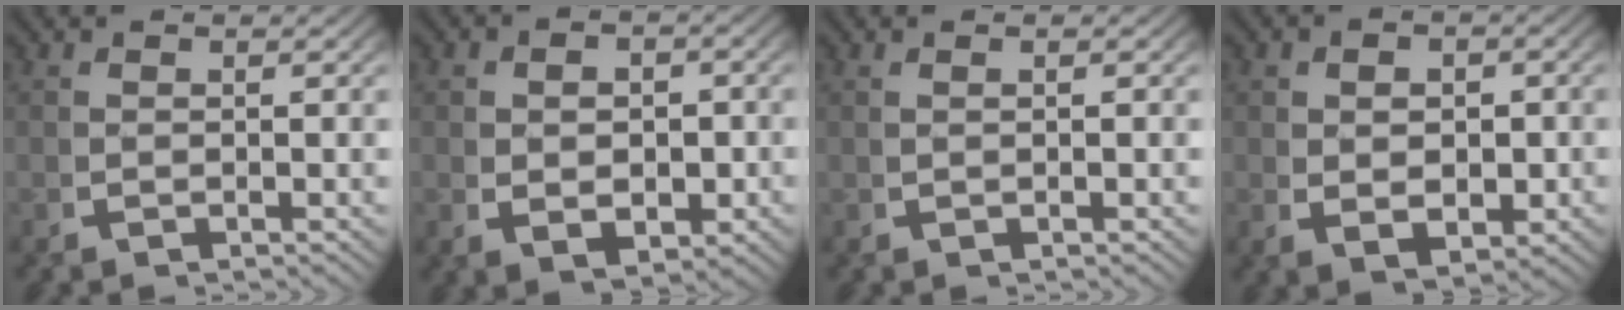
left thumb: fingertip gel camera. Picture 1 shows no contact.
{"total": 4.6, "force": [-0.4, 3.2, 3.3], "torque": [-0.057, -0.022, 0.007]}
{"total": 0.8, "force": [0.2, -0.4, 0.6], "torque": [-0.017, 0.001, 0.008]}
{"total": 4.5, "force": [-0.2, 3.2, 3.2], "torque": [-0.059, -0.024, 0.012]}